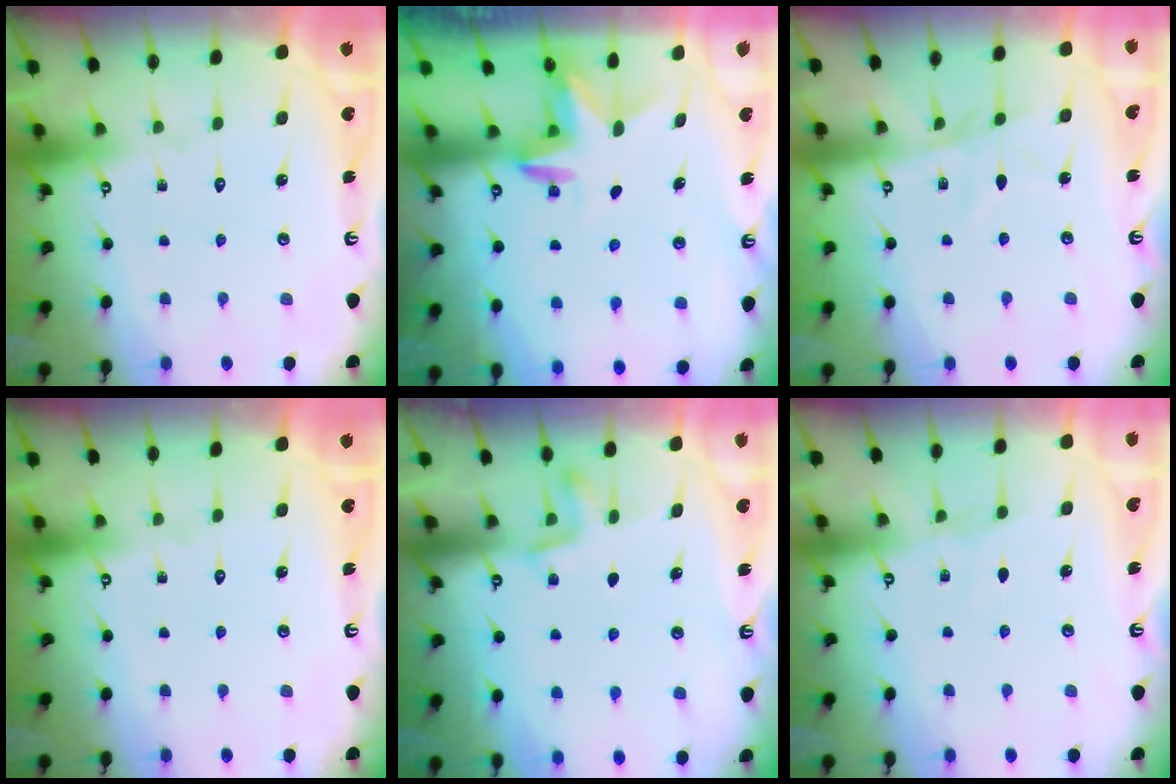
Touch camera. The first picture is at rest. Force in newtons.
{"total": 3.0, "press": 3.0, "slide": 0.2}
{"total": 5.2, "press": 5.1, "slide": 0.6}
{"total": 0.0}
{"total": 3.2, "press": 3.2, "slide": 0.6}
{"total": 3.6, "press": 3.6, "slide": 0.3}